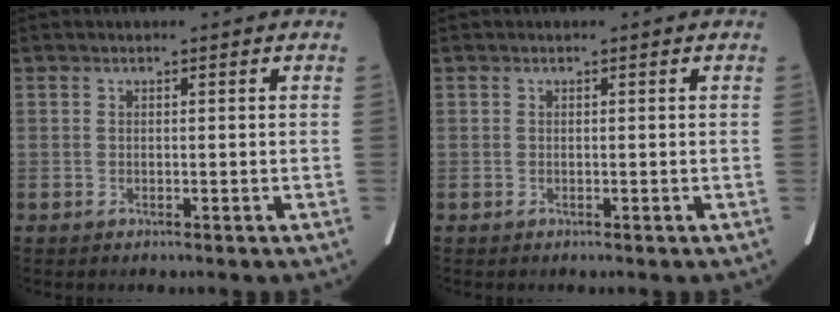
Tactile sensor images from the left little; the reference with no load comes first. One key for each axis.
{"total": 0.0}